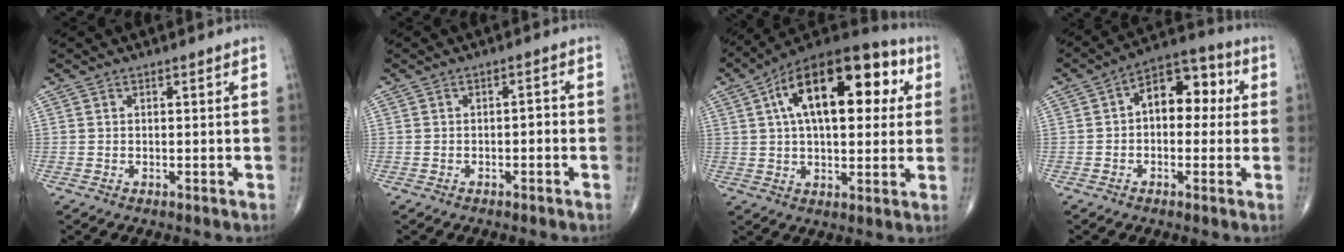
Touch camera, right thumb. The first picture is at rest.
{"total": 1.5, "force": [-0.5, 0.5, 1.3], "torque": [-0.013, 0.013, -0.010]}
{"total": 23.3, "force": [6.7, 11.5, 19.1], "torque": [-0.277, 0.024, 0.096]}
{"total": 10.8, "force": [1.2, 6.8, 8.3], "torque": [-0.085, 0.035, 0.006]}